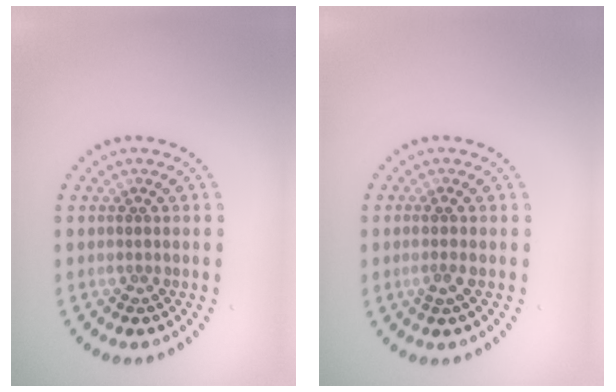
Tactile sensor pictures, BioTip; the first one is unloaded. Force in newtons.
{"total": 1.3, "press": 1.0, "slide": 0.7}